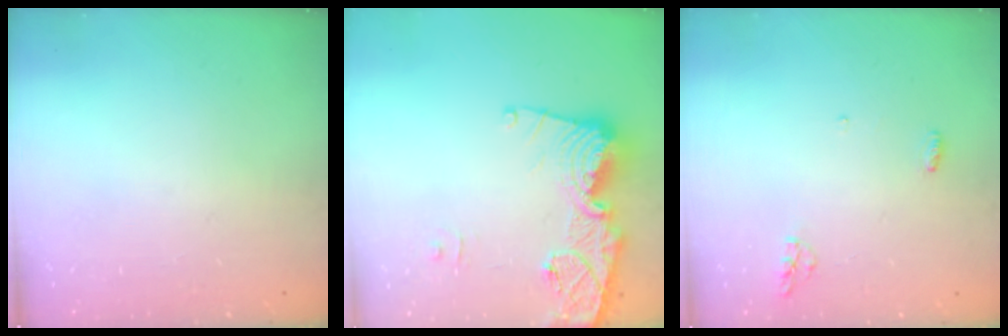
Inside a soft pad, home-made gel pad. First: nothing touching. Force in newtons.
{"total": 17.9, "press": 17.8, "slide": 1.7}
{"total": 4.2, "press": 4.1, "slide": 0.9}